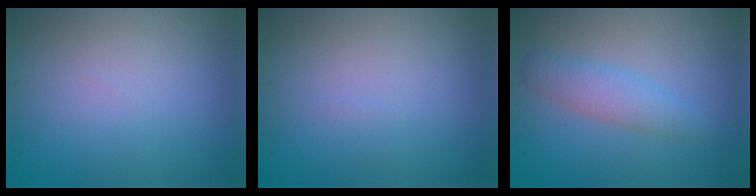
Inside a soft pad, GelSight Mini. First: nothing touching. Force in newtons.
{"total": 0.0}
{"total": 2.8, "press": 2.8, "slide": 0.1}